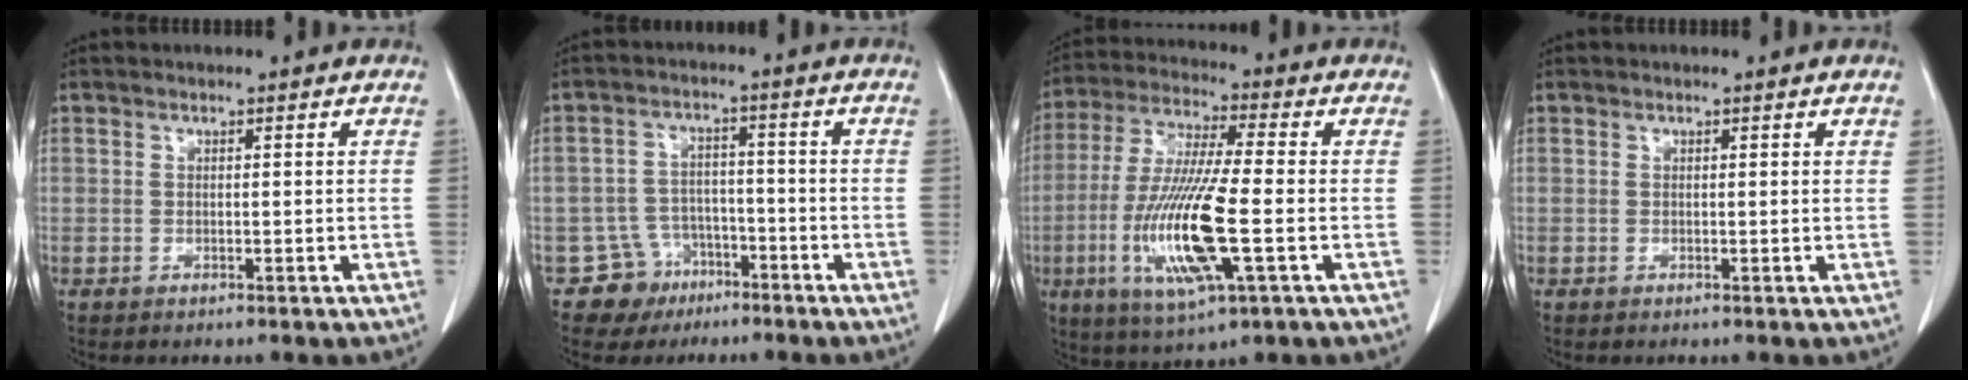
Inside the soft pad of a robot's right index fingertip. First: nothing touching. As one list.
[{"total": 6.1, "force": [-3.7, 4.8, -0.3], "torque": [0.015, 0.014, -0.059]}, {"total": 15.4, "force": [-3.8, 1.6, 14.8], "torque": [-0.308, -0.018, -0.069]}, {"total": 0.0}]